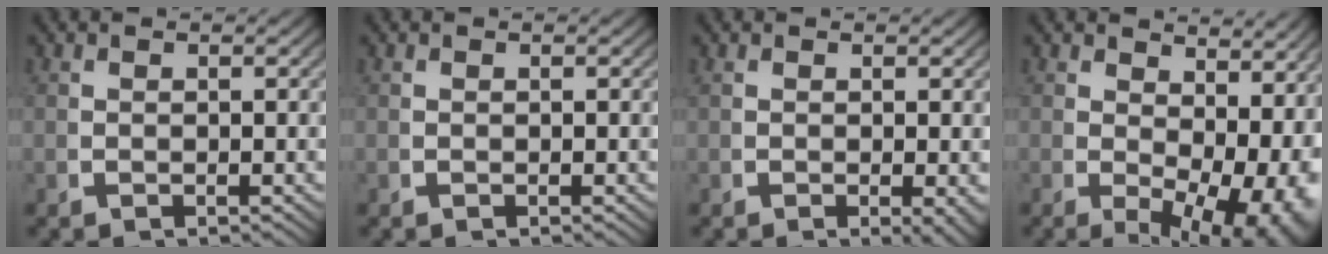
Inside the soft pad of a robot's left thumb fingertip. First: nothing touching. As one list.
[{"total": 0.0}, {"total": 1.6, "force": [-0.2, 0.3, 1.6], "torque": [-0.022, -0.008, 0.003]}, {"total": 8.1, "force": [-0.4, 4.9, 6.4], "torque": [-0.098, -0.043, 0.018]}]